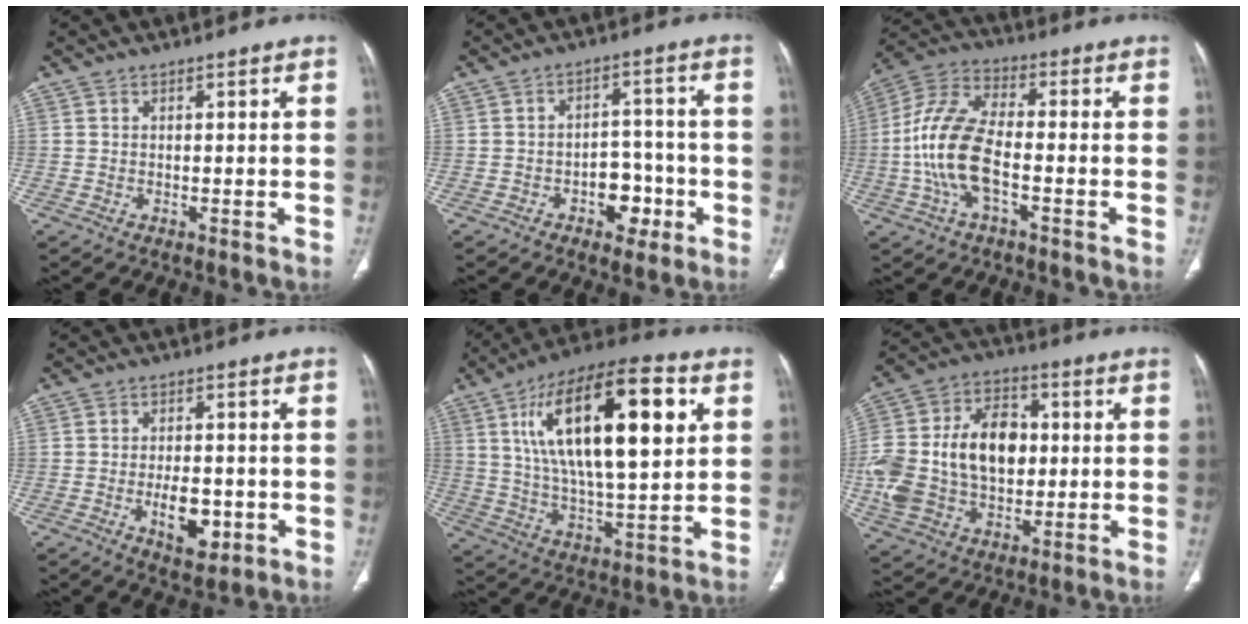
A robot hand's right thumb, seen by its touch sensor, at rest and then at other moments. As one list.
[{"total": 7.3, "force": [-3.0, 5.0, 4.4], "torque": [-0.028, 0.034, -0.043]}, {"total": 13.7, "force": [-2.7, 6.3, 11.9], "torque": [-0.259, 0.032, -0.056]}, {"total": 7.7, "force": [-2.2, 4.0, 6.2], "torque": [-0.082, 0.002, -0.026]}, {"total": 26.0, "force": [7.8, 9.9, 22.7], "torque": [-0.373, -0.007, 0.125]}, {"total": 23.0, "force": [0.4, 15.9, 16.6], "torque": [-0.332, 0.023, 0.018]}]